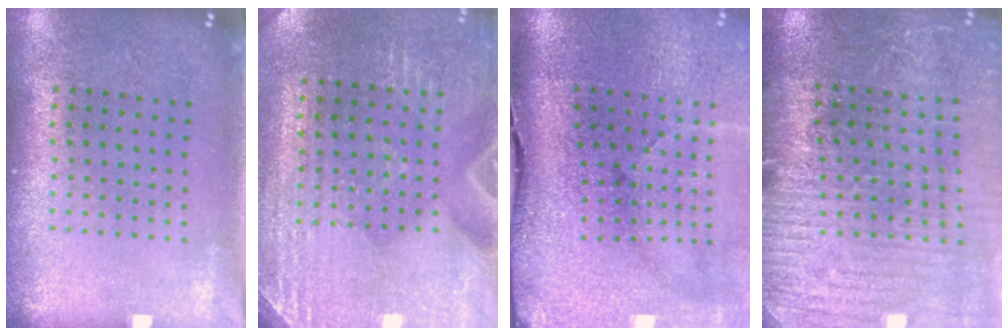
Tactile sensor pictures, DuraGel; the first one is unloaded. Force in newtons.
{"total": 3.0, "press": 2.9, "slide": 0.6}
{"total": 5.0, "press": 3.9, "slide": 3.2}
{"total": 2.9, "press": 2.9, "slide": 0.6}